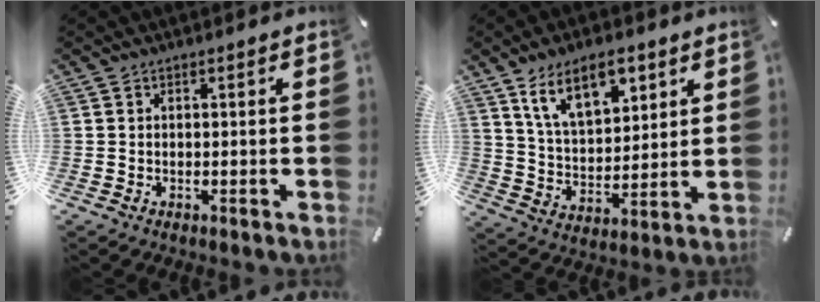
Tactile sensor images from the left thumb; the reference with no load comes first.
{"total": 12.8, "force": [7.9, 6.6, 7.6], "torque": [-0.130, -0.021, 0.143]}